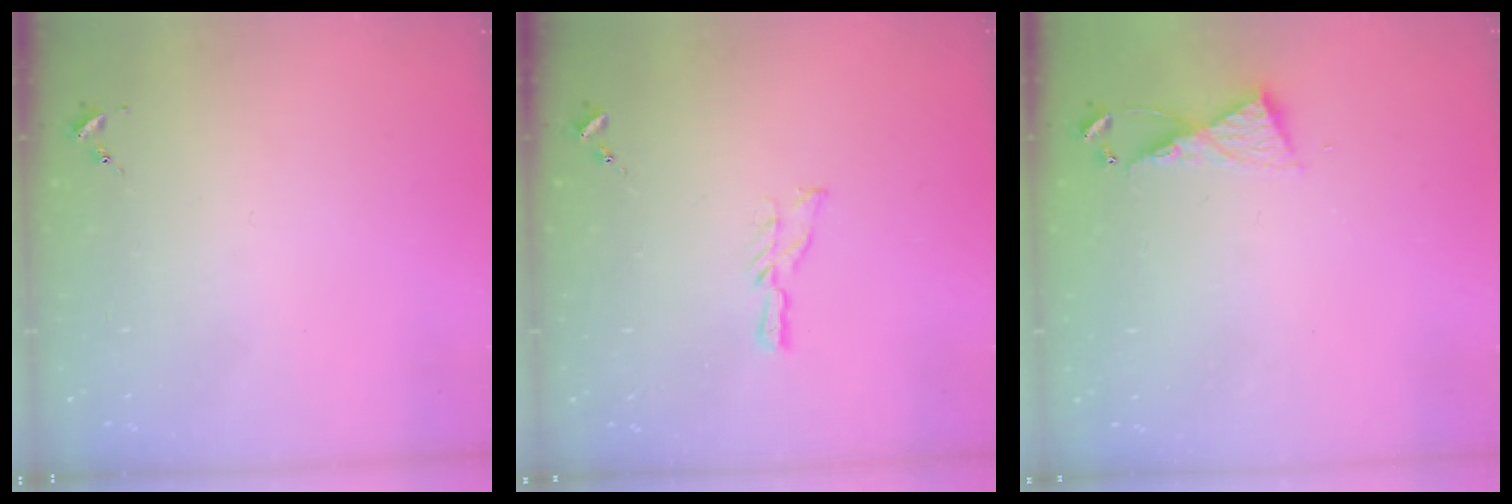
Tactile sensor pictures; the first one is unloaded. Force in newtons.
{"total": 6.2, "press": 6.2, "slide": 0.5}
{"total": 6.0, "press": 6.0, "slide": 0.6}